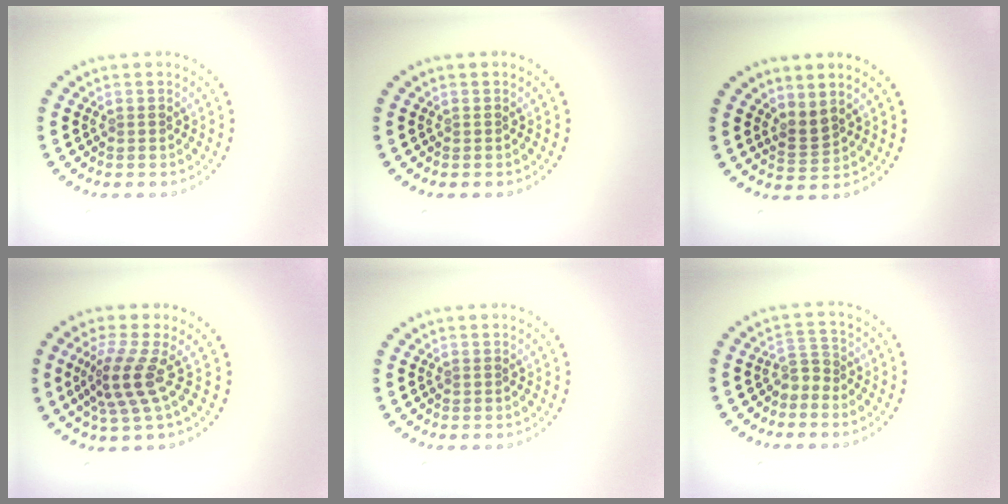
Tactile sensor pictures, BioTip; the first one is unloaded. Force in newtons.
{"total": 0.0}
{"total": 1.8, "press": 1.4, "slide": 1.2}
{"total": 3.6, "press": 2.7, "slide": 2.5}
{"total": 0.0}
{"total": 2.0, "press": 1.4, "slide": 1.4}